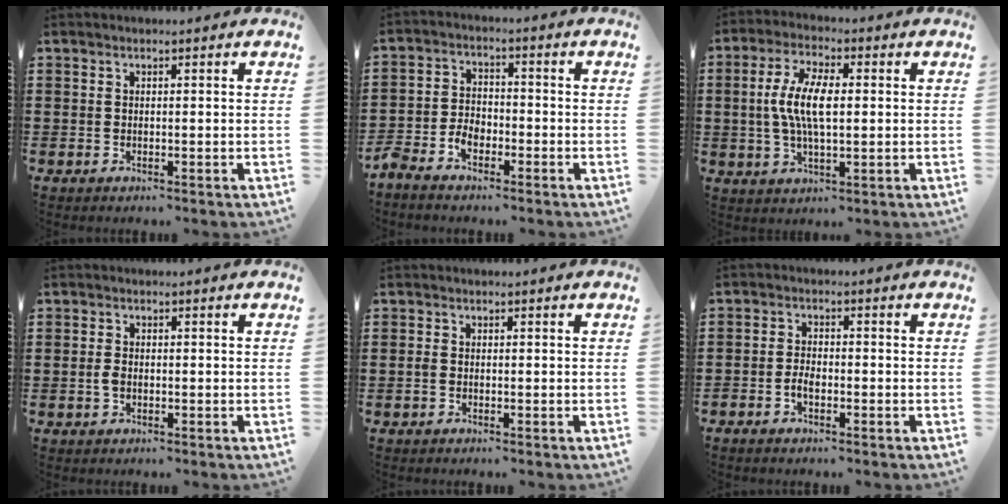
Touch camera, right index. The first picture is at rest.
{"total": 3.6, "force": [-2.6, 1.9, 1.4], "torque": [-0.046, 0.002, -0.057]}
{"total": 8.2, "force": [0.3, 2.9, 7.6], "torque": [-0.170, -0.002, -0.003]}
{"total": 1.8, "force": [-0.5, 1.0, 1.4], "torque": [-0.037, -0.001, -0.011]}
{"total": 0.9, "force": [-0.4, 0.4, 0.7], "torque": [-0.023, -0.004, -0.010]}
{"total": 2.3, "force": [-1.2, 1.1, 1.6], "torque": [-0.033, 0.003, -0.023]}